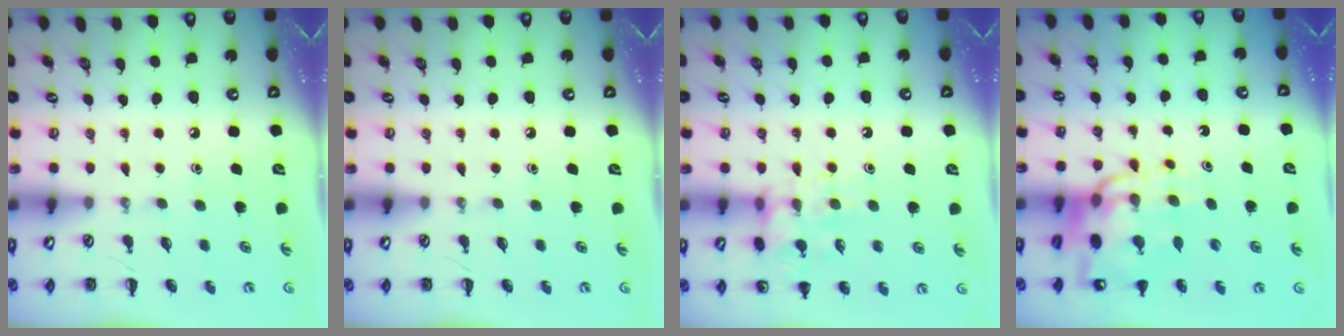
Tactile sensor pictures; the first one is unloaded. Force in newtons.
{"total": 0.0}
{"total": 14.3, "press": 14.2, "slide": 1.8}
{"total": 13.9, "press": 13.4, "slide": 3.8}